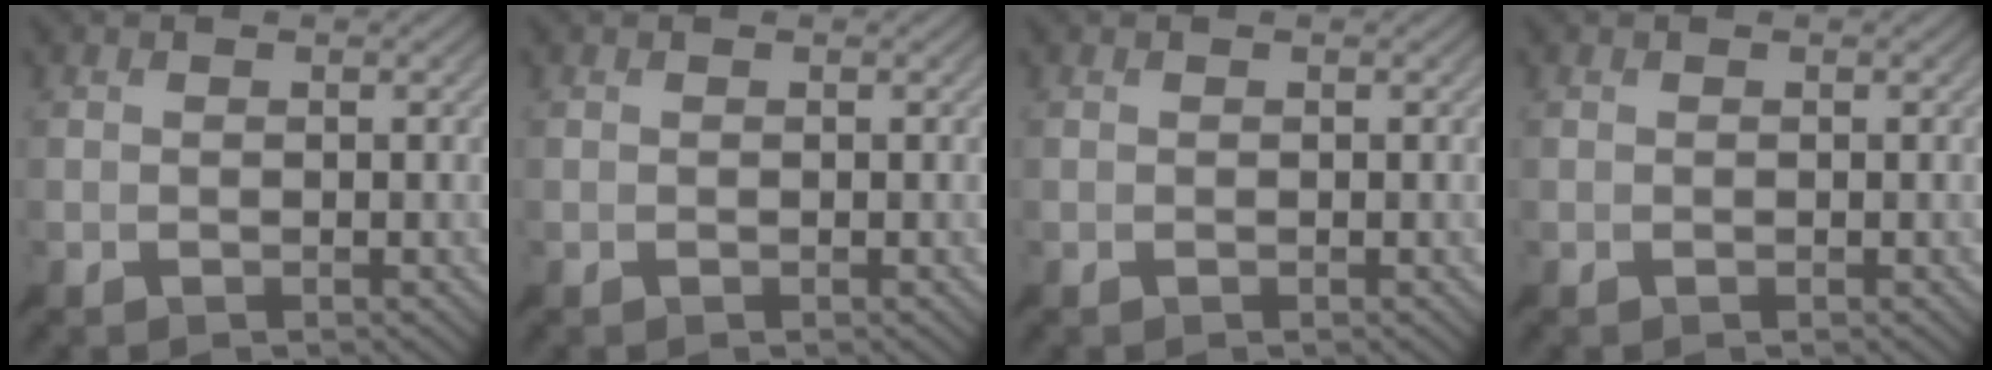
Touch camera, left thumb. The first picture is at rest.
{"total": 0.0}
{"total": 0.0}
{"total": 0.0}